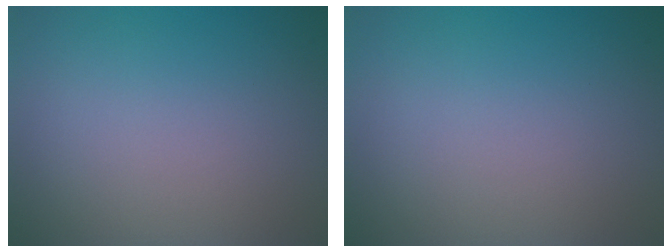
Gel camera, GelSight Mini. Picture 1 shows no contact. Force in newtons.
{"total": 0.0}